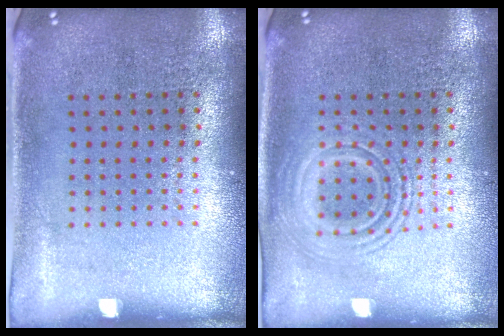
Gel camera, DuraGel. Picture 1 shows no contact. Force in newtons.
{"total": 2.3, "press": 2.3, "slide": 0.4}